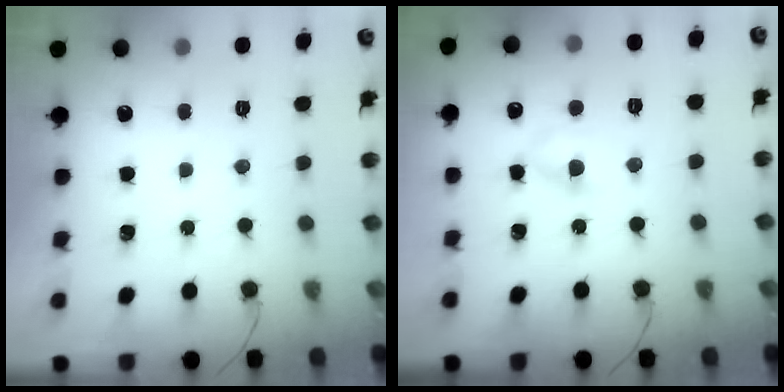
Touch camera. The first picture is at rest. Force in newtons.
{"total": 4.9, "press": 4.6, "slide": 1.6}